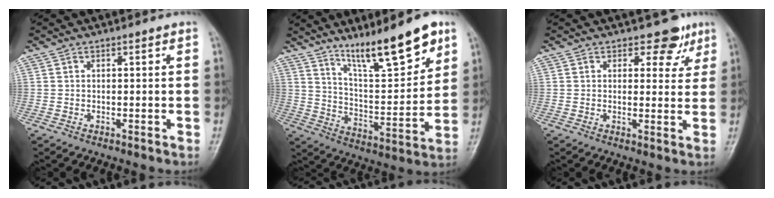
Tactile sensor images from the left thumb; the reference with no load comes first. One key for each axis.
{"total": 16.0, "fx": 11.0, "fy": 3.8, "fz": 11.0, "tx": -0.146, "ty": -0.070, "tz": 0.192}
{"total": 4.7, "fx": 3.2, "fy": 3.1, "fz": 1.6, "tx": 0.014, "ty": -0.017, "tz": 0.035}